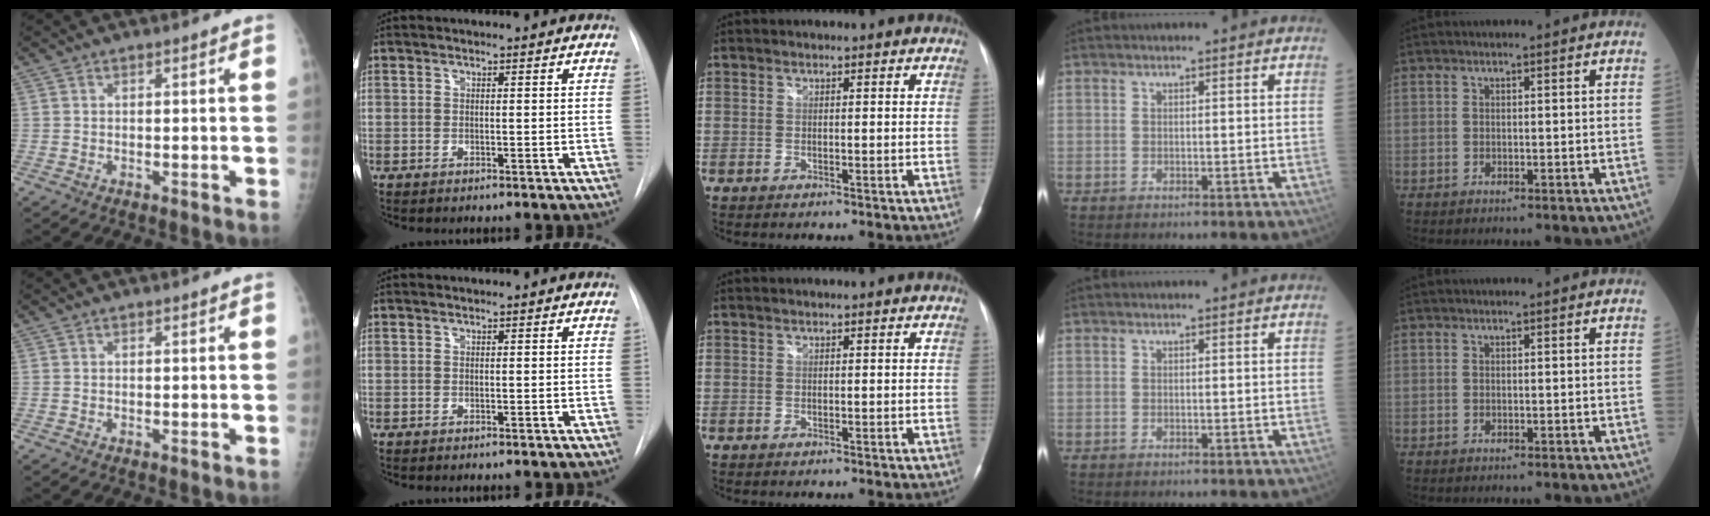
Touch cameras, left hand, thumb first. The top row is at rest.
{}